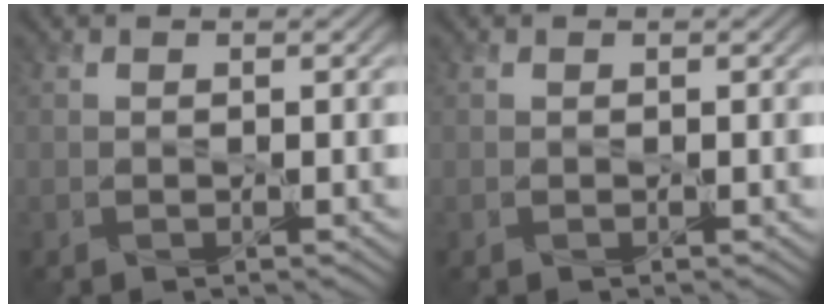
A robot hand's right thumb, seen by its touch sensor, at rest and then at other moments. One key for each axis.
{"total": 0.0}